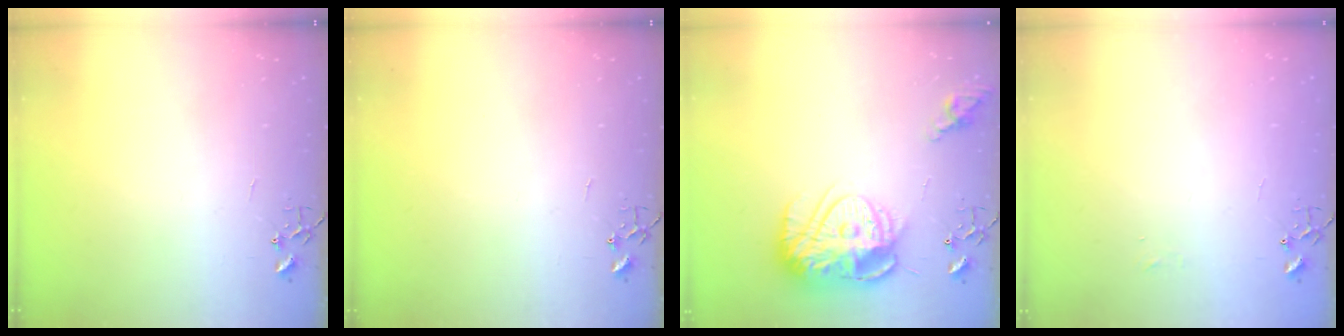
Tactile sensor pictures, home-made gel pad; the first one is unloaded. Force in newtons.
{"total": 0.0}
{"total": 17.2, "press": 17.2, "slide": 1.4}
{"total": 3.8, "press": 3.8, "slide": 0.6}